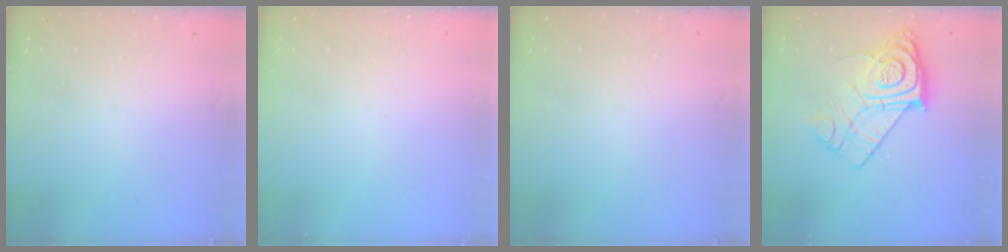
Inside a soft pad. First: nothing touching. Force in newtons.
{"total": 0.0}
{"total": 0.0}
{"total": 14.6, "press": 14.5, "slide": 1.4}